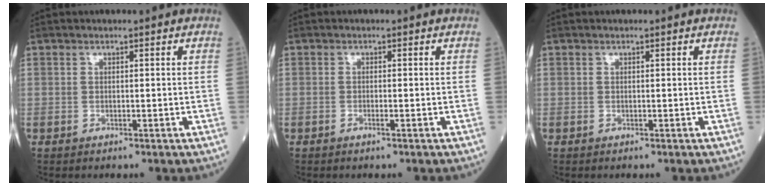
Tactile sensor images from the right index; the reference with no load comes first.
{"total": 0.6, "force": [-0.3, 0.0, 0.6], "torque": [-0.014, 0.000, -0.002]}
{"total": 0.0}